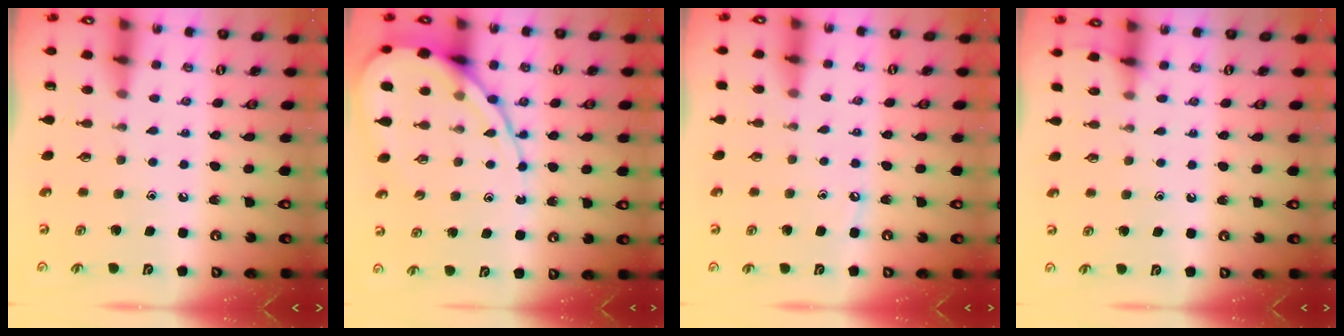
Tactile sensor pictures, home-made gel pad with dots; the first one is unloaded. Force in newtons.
{"total": 12.6, "press": 12.6, "slide": 1.5}
{"total": 3.3, "press": 3.3, "slide": 0.5}
{"total": 4.8, "press": 4.8, "slide": 0.6}